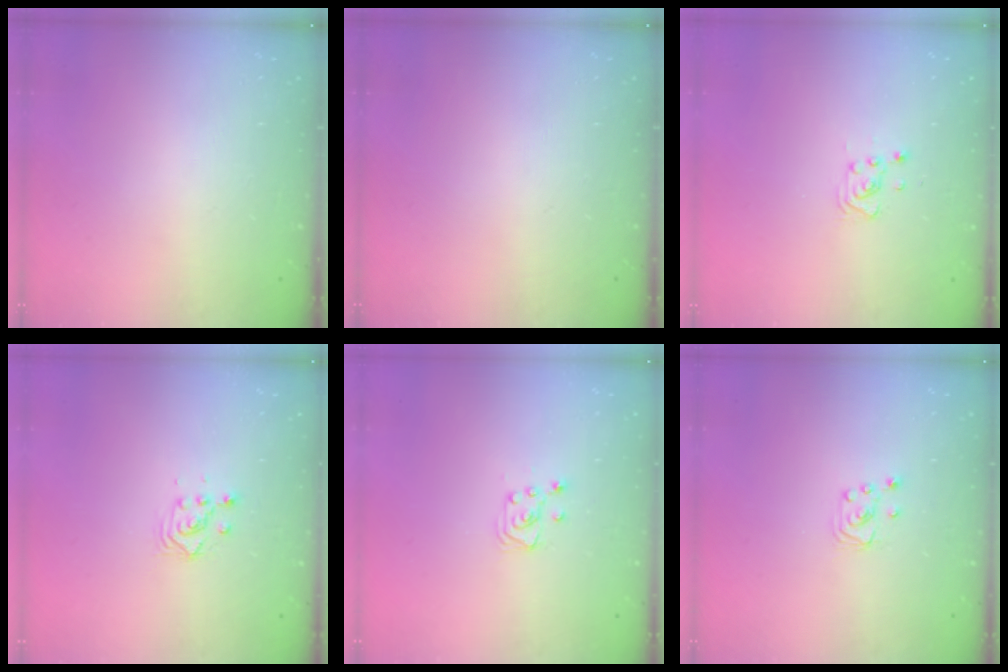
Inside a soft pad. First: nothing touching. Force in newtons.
{"total": 0.0}
{"total": 4.4, "press": 4.2, "slide": 1.1}
{"total": 2.8, "press": 2.8, "slide": 0.1}
{"total": 4.3, "press": 4.3, "slide": 0.3}
{"total": 3.2, "press": 3.2, "slide": 0.2}